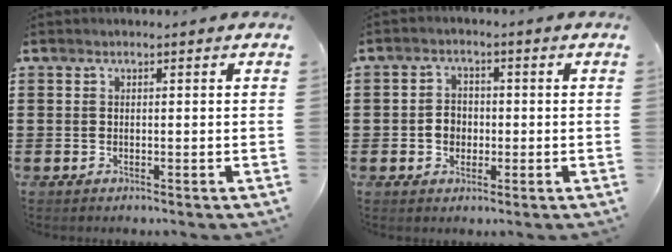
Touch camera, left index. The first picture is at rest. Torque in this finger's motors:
{"motor_torque": [0.78, 0.74, 0.40, 0.03]}